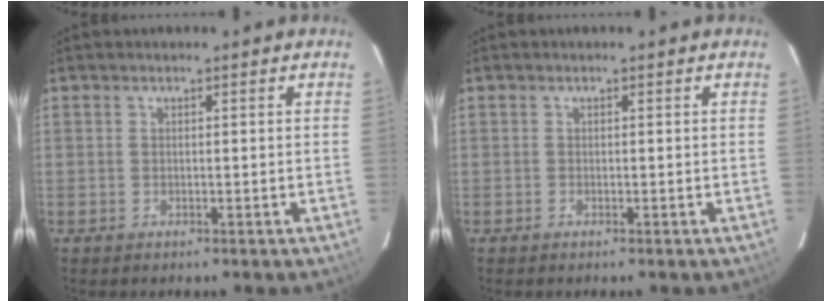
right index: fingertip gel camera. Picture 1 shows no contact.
{"total": 0.0}